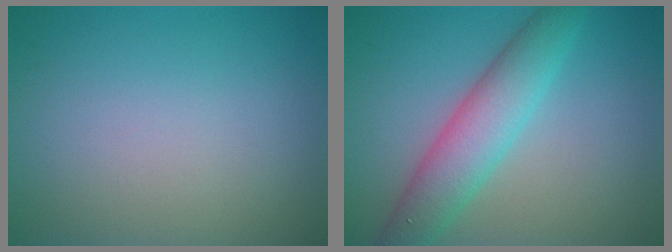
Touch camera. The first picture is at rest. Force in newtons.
{"total": 5.4, "press": 5.4, "slide": 0.0}